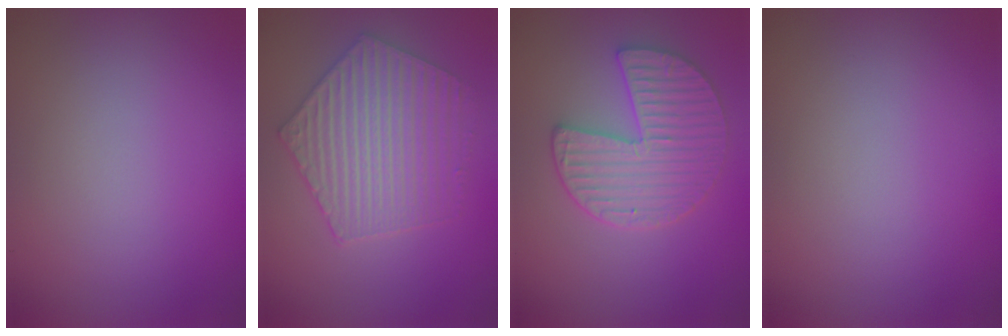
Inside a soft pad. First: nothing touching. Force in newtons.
{"total": 5.6, "press": 4.6, "slide": 3.1}
{"total": 4.9, "press": 4.2, "slide": 2.5}
{"total": 0.0}